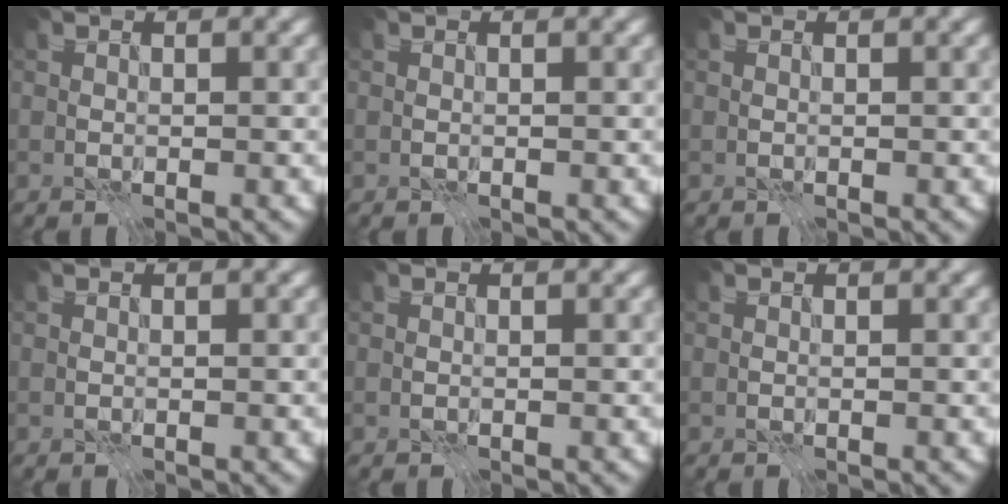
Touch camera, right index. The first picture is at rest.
{"total": 0.0}
{"total": 0.0}
{"total": 0.0}
{"total": 0.0}
{"total": 0.0}